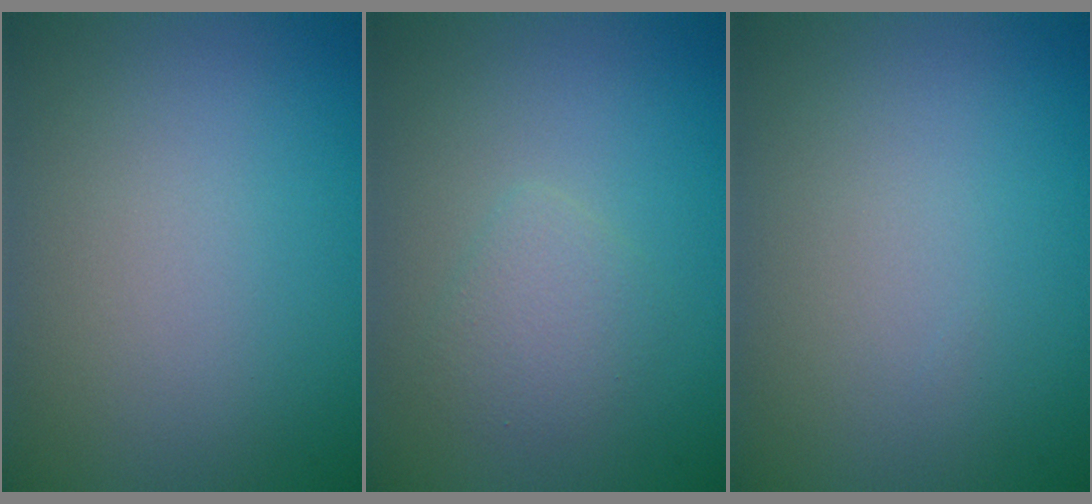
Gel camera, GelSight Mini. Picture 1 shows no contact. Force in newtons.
{"total": 1.8, "press": 1.8, "slide": 0.1}
{"total": 0.0}